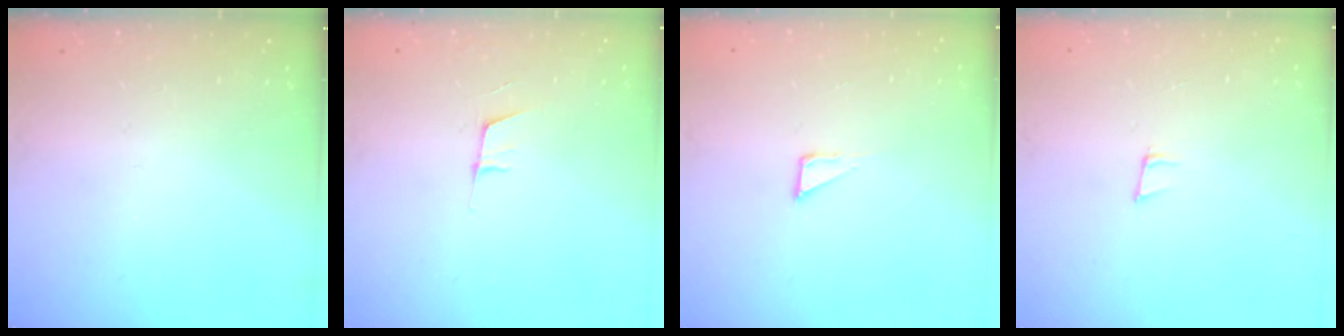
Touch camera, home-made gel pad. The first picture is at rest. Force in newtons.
{"total": 5.1, "press": 4.3, "slide": 2.6}
{"total": 2.1, "press": 2.1, "slide": 0.1}
{"total": 5.8, "press": 4.7, "slide": 3.4}